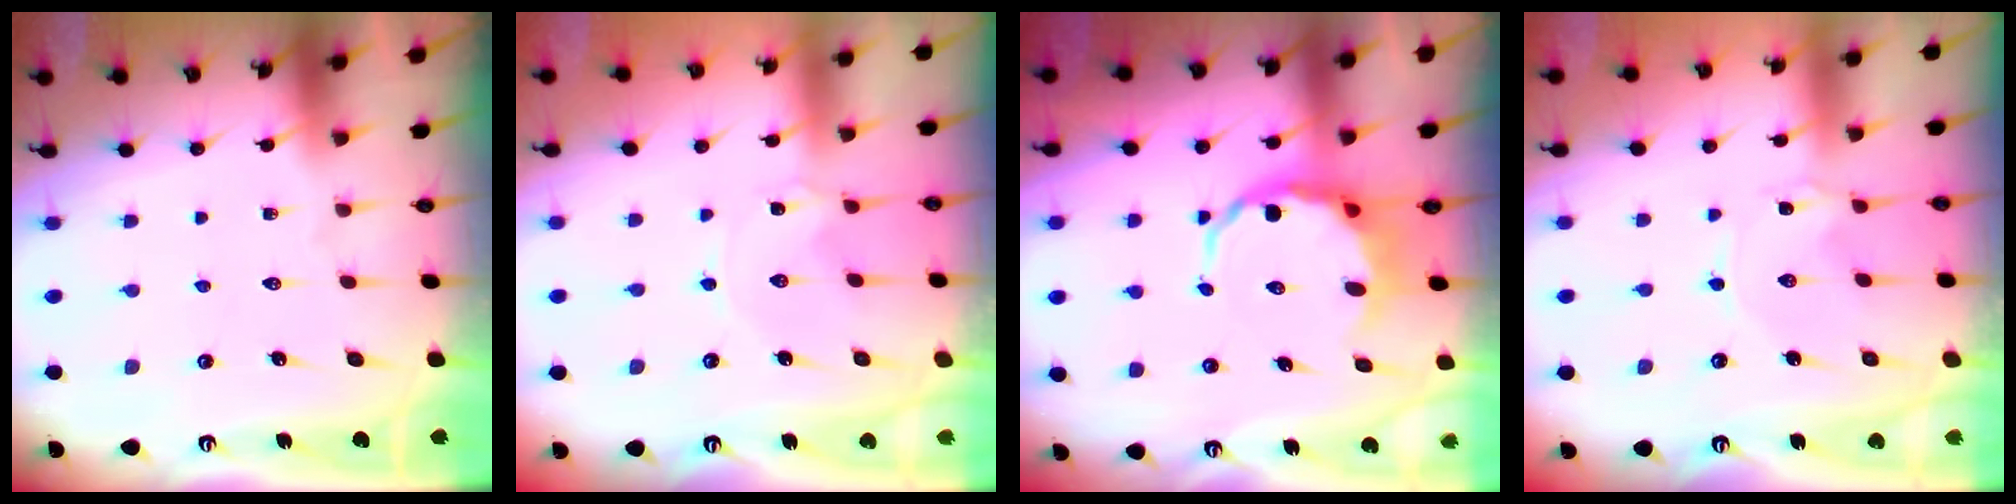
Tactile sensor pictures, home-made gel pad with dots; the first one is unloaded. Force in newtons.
{"total": 1.8, "press": 1.8, "slide": 0.2}
{"total": 6.5, "press": 6.0, "slide": 2.6}
{"total": 0.6, "press": 0.6, "slide": 0.1}